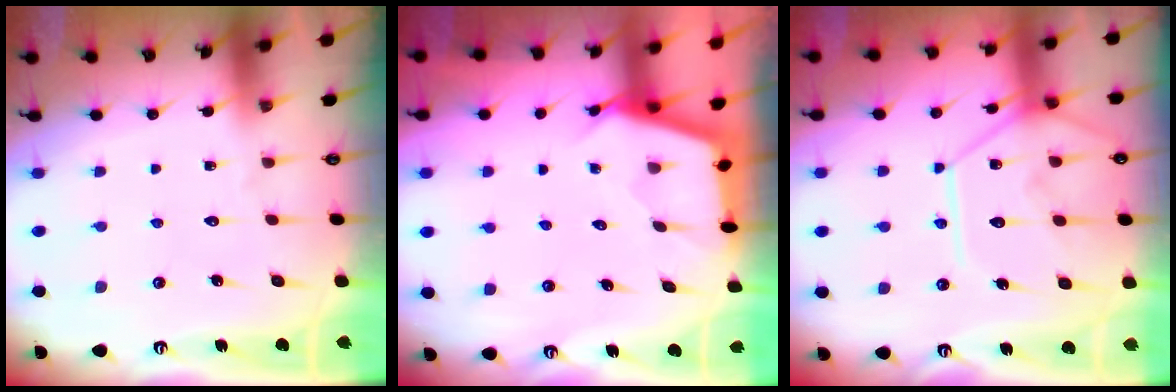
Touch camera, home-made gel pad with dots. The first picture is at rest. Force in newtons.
{"total": 2.4, "press": 2.4, "slide": 0.2}
{"total": 13.4, "press": 13.3, "slide": 1.2}